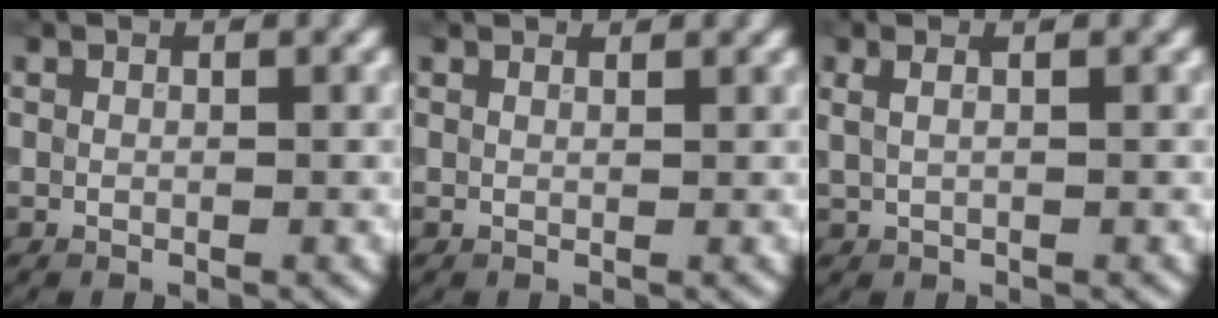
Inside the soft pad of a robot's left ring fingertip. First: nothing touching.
{"total": 1.2, "force": [1.1, 0.3, 0.2], "torque": [-0.013, 0.004, 0.017]}
{"total": 1.6, "force": [0.9, 0.4, 1.3], "torque": [-0.026, -0.001, 0.011]}